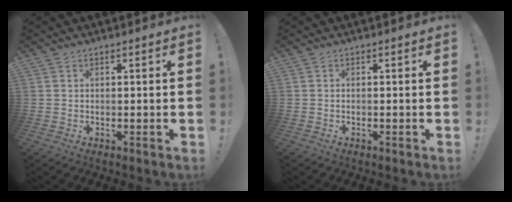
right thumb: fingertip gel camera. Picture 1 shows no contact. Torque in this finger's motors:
{"motor_torque": [-0.09, -0.09, 0.12, -0.06, 0.05]}